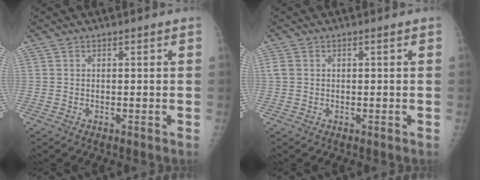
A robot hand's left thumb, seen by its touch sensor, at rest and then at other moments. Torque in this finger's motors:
{"motor_torque": [-0.17, 0.10, -0.14, -0.06, 0.09]}